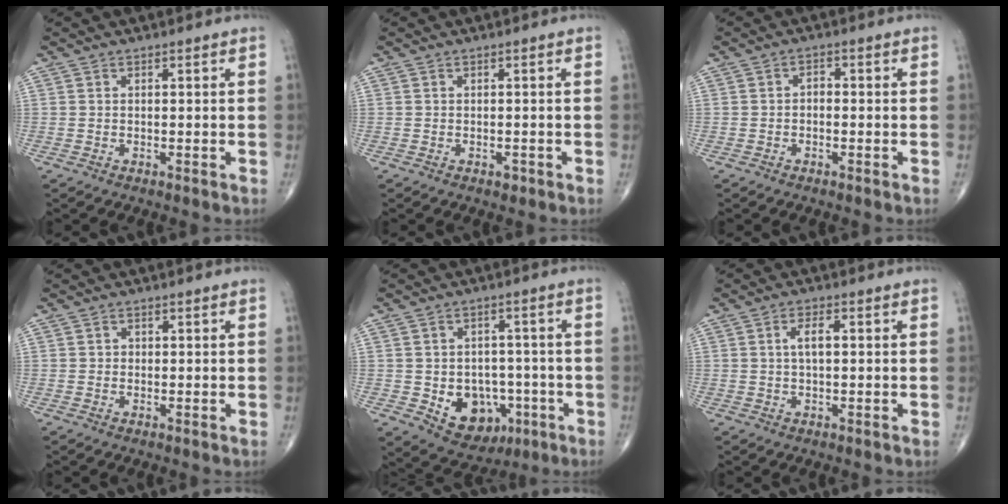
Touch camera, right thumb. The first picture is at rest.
{"total": 0.8, "force": [-0.4, 0.5, 0.4], "torque": [-0.001, 0.001, -0.006]}
{"total": 1.4, "force": [-0.4, 1.0, 1.0], "torque": [-0.004, 0.008, -0.013]}
{"total": 0.8, "force": [0.0, 0.7, 0.2], "torque": [0.003, 0.002, 0.000]}
{"total": 11.3, "force": [-3.4, 8.6, 6.4], "torque": [-0.051, 0.022, -0.034]}
{"total": 3.2, "force": [0.4, 1.3, 2.9], "torque": [-0.050, 0.005, 0.006]}